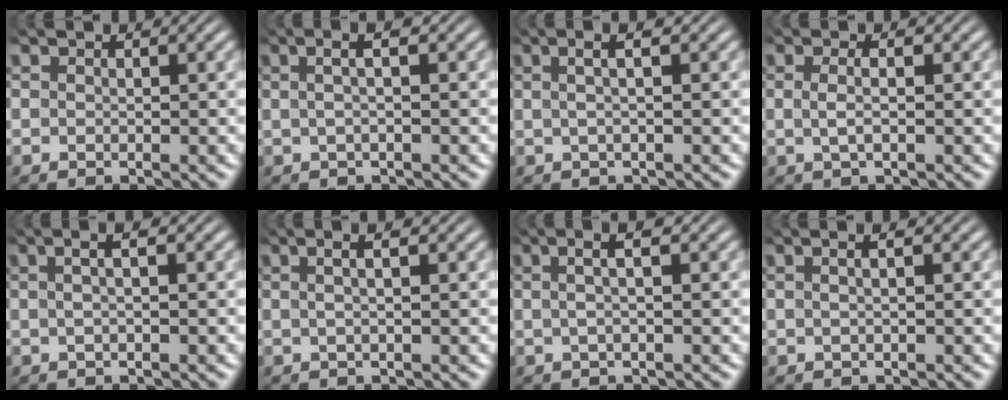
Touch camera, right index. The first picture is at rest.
{"total": 3.1, "force": [1.0, 0.5, 2.9], "torque": [-0.038, 0.021, 0.009]}
{"total": 3.0, "force": [1.1, 0.4, 2.8], "torque": [-0.038, 0.019, 0.012]}
{"total": 2.0, "force": [-0.2, 0.3, 2.0], "torque": [-0.039, -0.006, 0.002]}
{"total": 2.8, "force": [0.9, 0.4, 2.6], "torque": [-0.034, 0.019, 0.008]}
{"total": 2.6, "force": [1.0, 0.2, 2.4], "torque": [-0.029, 0.015, 0.012]}
{"total": 3.5, "force": [1.4, 0.6, 3.2], "torque": [-0.044, 0.022, 0.014]}
{"total": 1.8, "force": [0.4, 0.0, 1.7], "torque": [-0.019, 0.009, 0.004]}